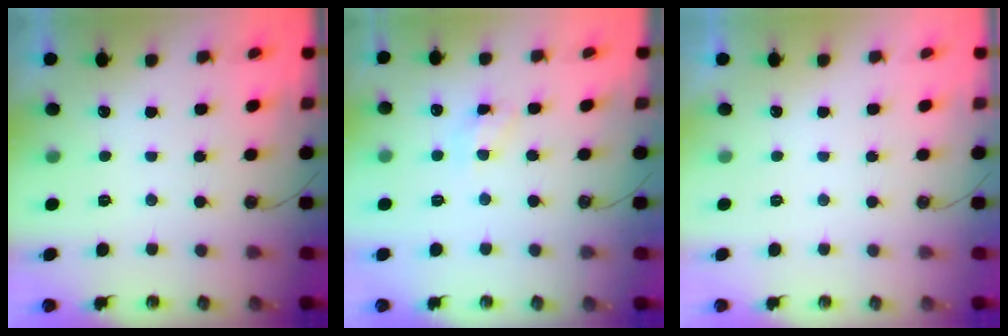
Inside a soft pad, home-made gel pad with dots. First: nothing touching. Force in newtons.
{"total": 4.6, "press": 4.6, "slide": 0.3}
{"total": 0.0}